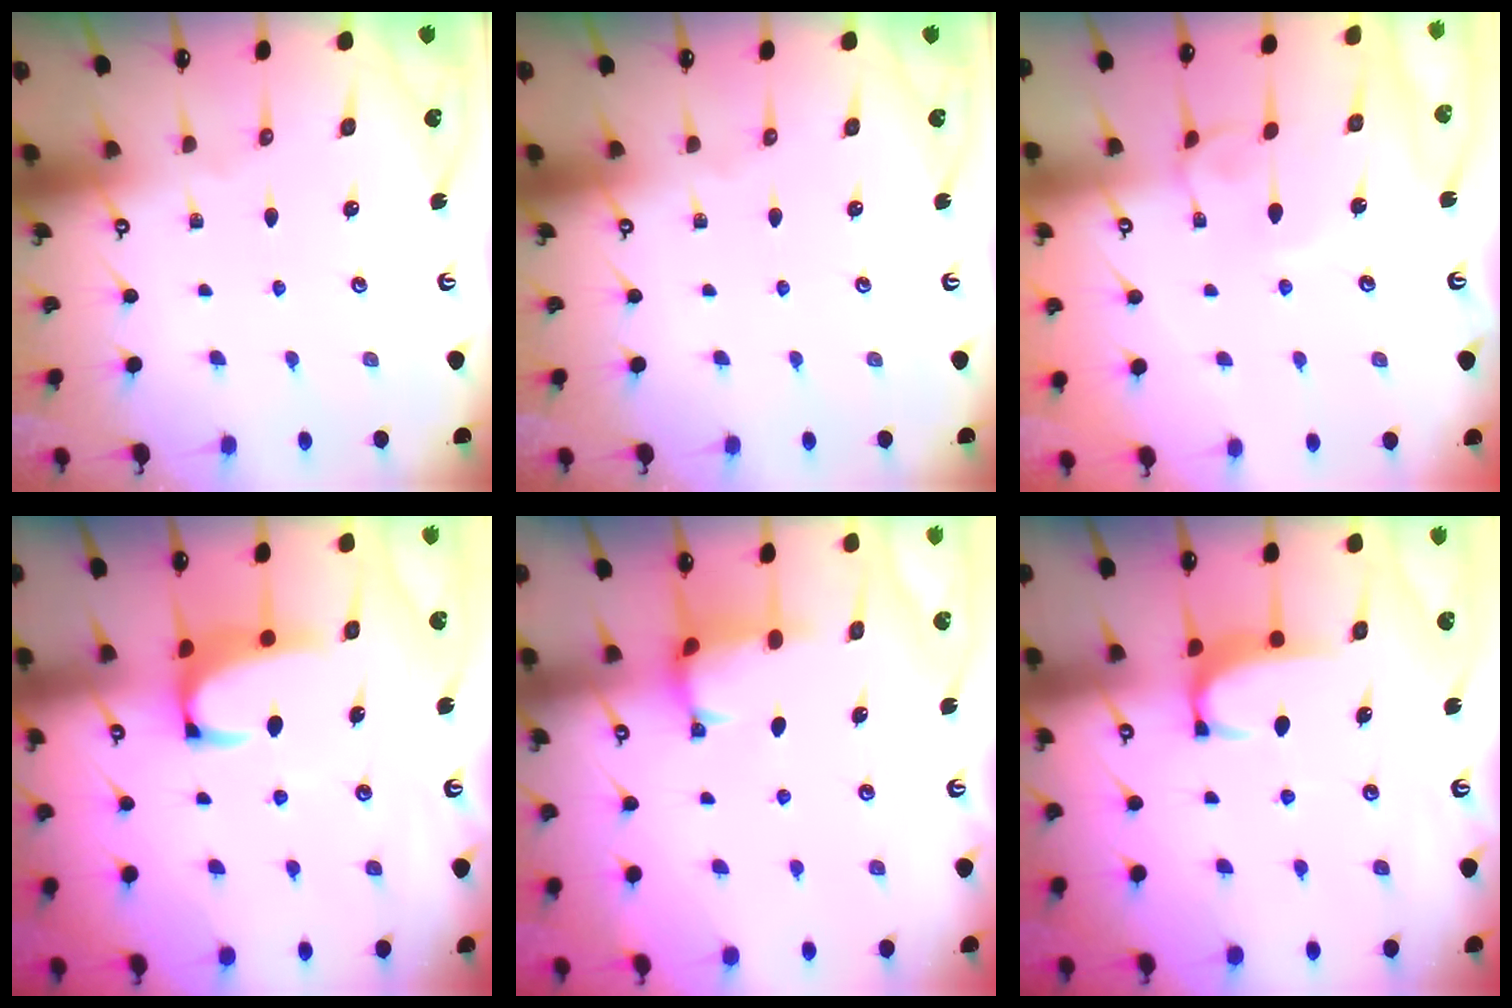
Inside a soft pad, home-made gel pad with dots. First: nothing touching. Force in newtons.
{"total": 0.0}
{"total": 4.1, "press": 4.1, "slide": 0.1}
{"total": 2.1, "press": 1.9, "slide": 1.0}
{"total": 1.3, "press": 1.2, "slide": 0.3}
{"total": 1.8, "press": 1.7, "slide": 0.4}